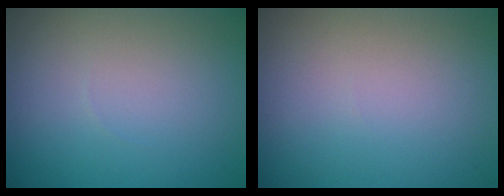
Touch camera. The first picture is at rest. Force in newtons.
{"total": 0.0}